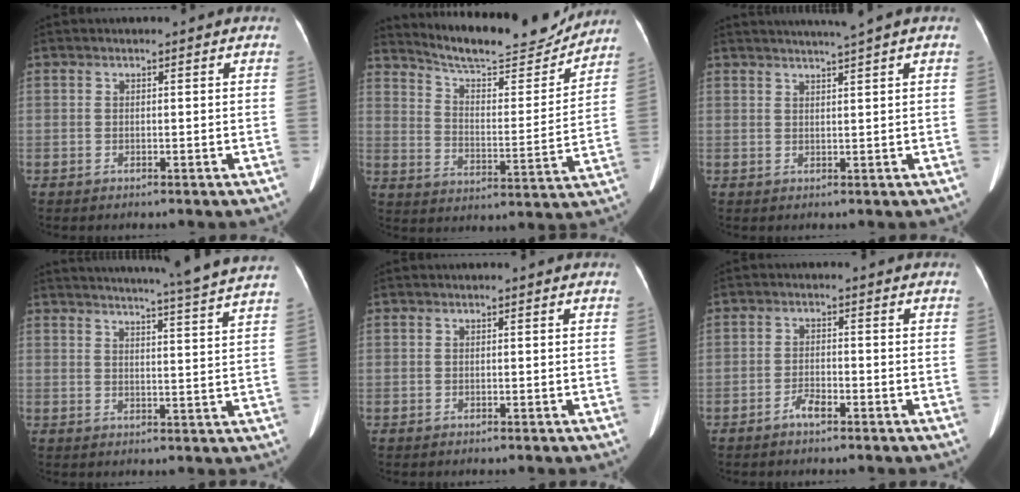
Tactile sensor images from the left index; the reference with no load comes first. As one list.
[{"total": 16.9, "force": [15.9, 2.5, 5.1], "torque": [-0.083, -0.018, 0.232]}, {"total": 4.1, "force": [3.4, -1.2, 2.0], "torque": [-0.028, 0.005, 0.055]}, {"total": 17.8, "force": [16.3, -2.0, 6.9], "torque": [-0.114, -0.049, 0.194]}, {"total": 0.0}, {"total": 2.3, "force": [-1.7, 0.6, 1.5], "torque": [-0.030, 0.000, -0.032]}]